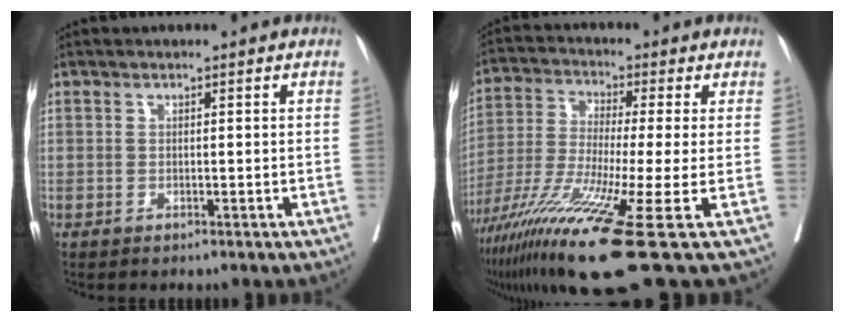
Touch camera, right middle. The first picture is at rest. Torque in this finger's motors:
{"motor_torque": [0.18, -0.98, 0.48, 0.21]}